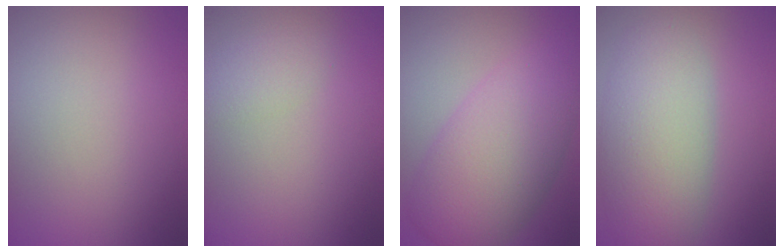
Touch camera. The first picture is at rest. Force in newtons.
{"total": 1.5, "press": 1.5, "slide": 0.0}
{"total": 8.5, "press": 8.5, "slide": 0.1}
{"total": 6.6, "press": 6.6, "slide": 0.3}